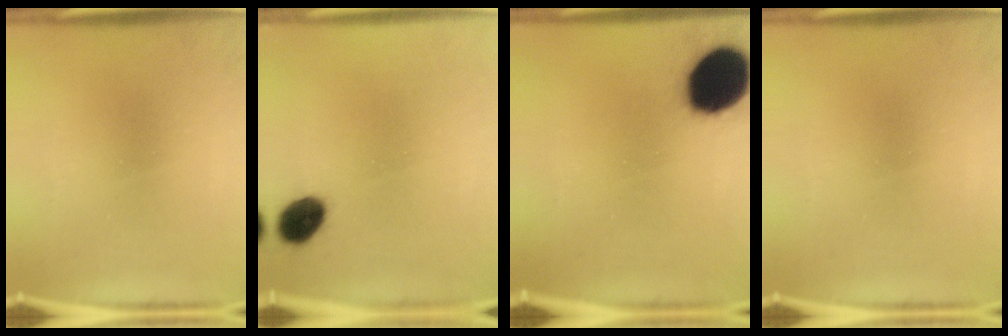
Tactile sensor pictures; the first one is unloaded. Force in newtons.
{"total": 6.9}
{"total": 18.1}
{"total": 0.0}